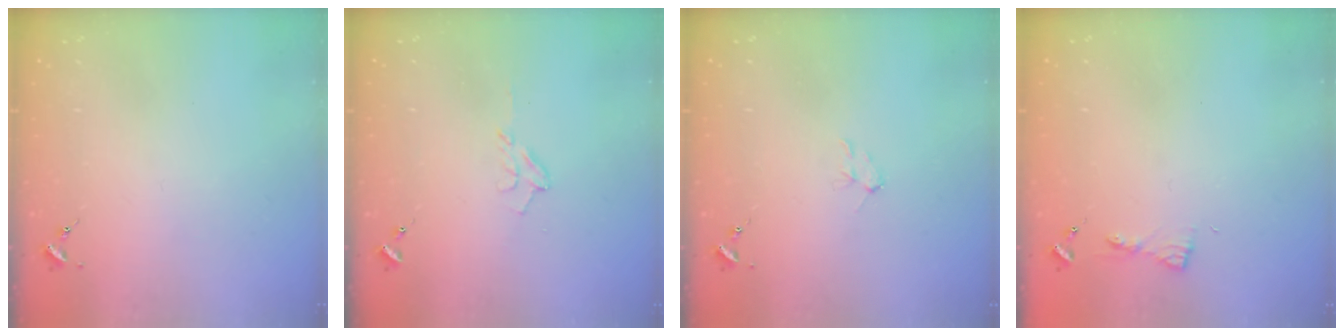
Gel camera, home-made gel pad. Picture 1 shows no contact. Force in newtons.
{"total": 5.6, "press": 5.6, "slide": 0.9}
{"total": 4.5, "press": 4.5, "slide": 0.6}
{"total": 4.8, "press": 4.7, "slide": 0.6}